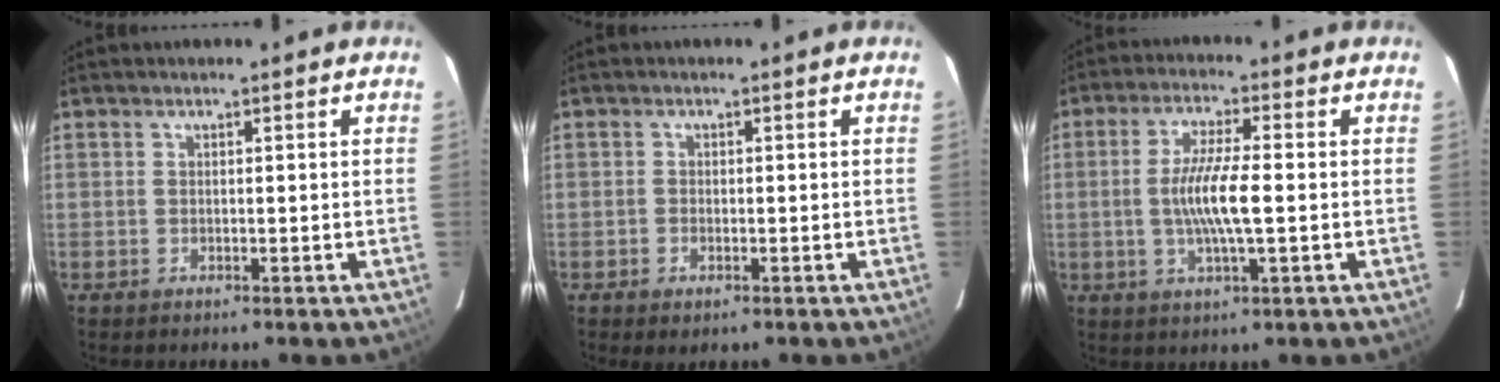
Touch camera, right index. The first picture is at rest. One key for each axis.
{"total": 1.6, "fx": -0.9, "fy": 0.8, "fz": 1.0, "tx": -0.020, "ty": -0.003, "tz": -0.015}
{"total": 8.4, "fx": -0.8, "fy": 1.0, "fz": 8.3, "tx": -0.158, "ty": -0.003, "tz": -0.016}